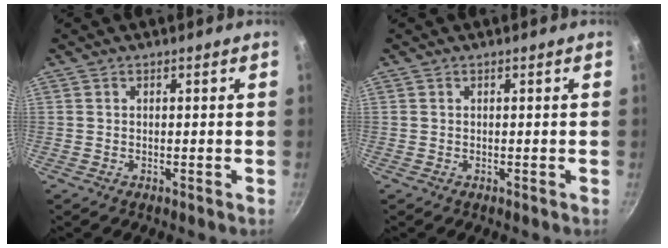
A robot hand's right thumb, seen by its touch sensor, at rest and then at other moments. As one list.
[{"total": 0.0}]